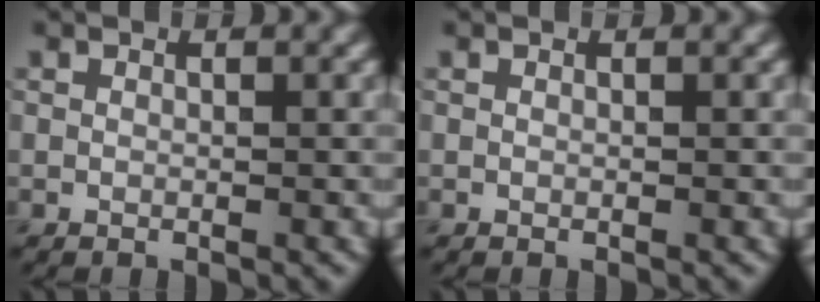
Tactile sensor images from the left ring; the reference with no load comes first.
{"total": 0.0}